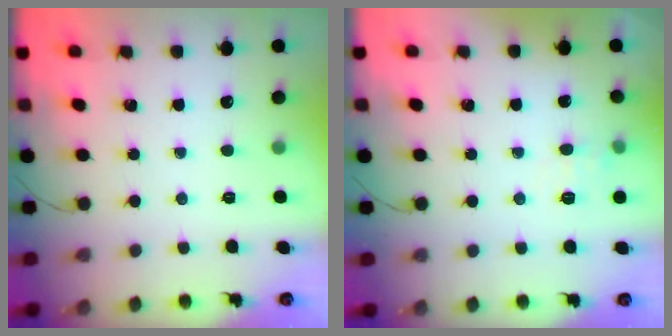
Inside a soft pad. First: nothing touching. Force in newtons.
{"total": 5.5, "press": 5.2, "slide": 1.9}